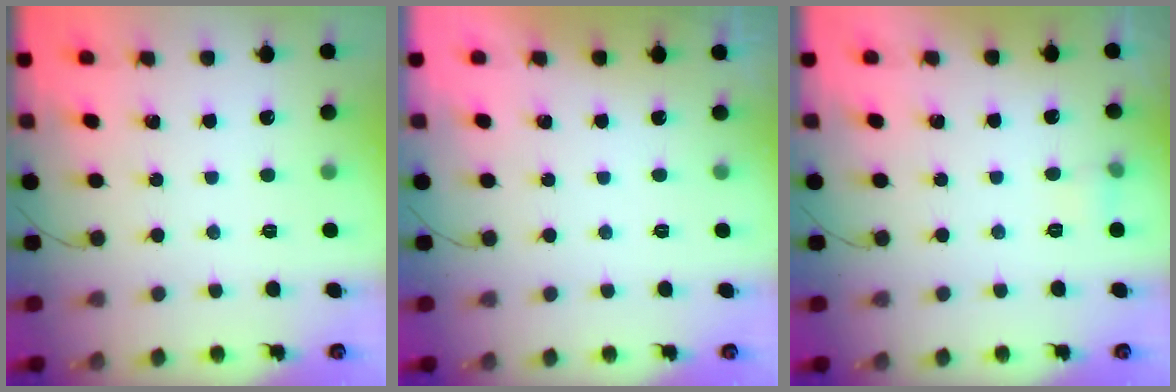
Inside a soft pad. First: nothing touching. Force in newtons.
{"total": 0.0}
{"total": 4.4, "press": 4.2, "slide": 1.2}